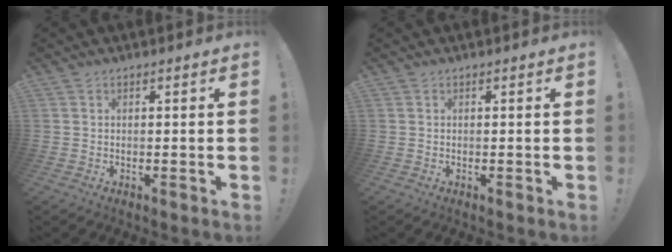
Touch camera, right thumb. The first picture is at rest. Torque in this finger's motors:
{"motor_torque": [-0.11, 0.11, 0.04, -0.04, 0.00]}